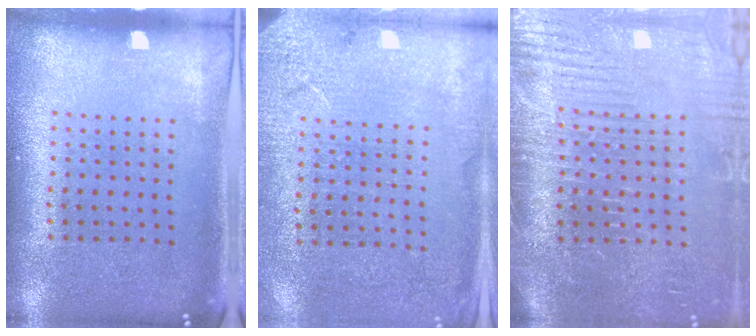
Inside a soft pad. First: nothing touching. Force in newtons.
{"total": 2.6, "press": 2.6, "slide": 0.4}
{"total": 4.2, "press": 3.9, "slide": 1.5}